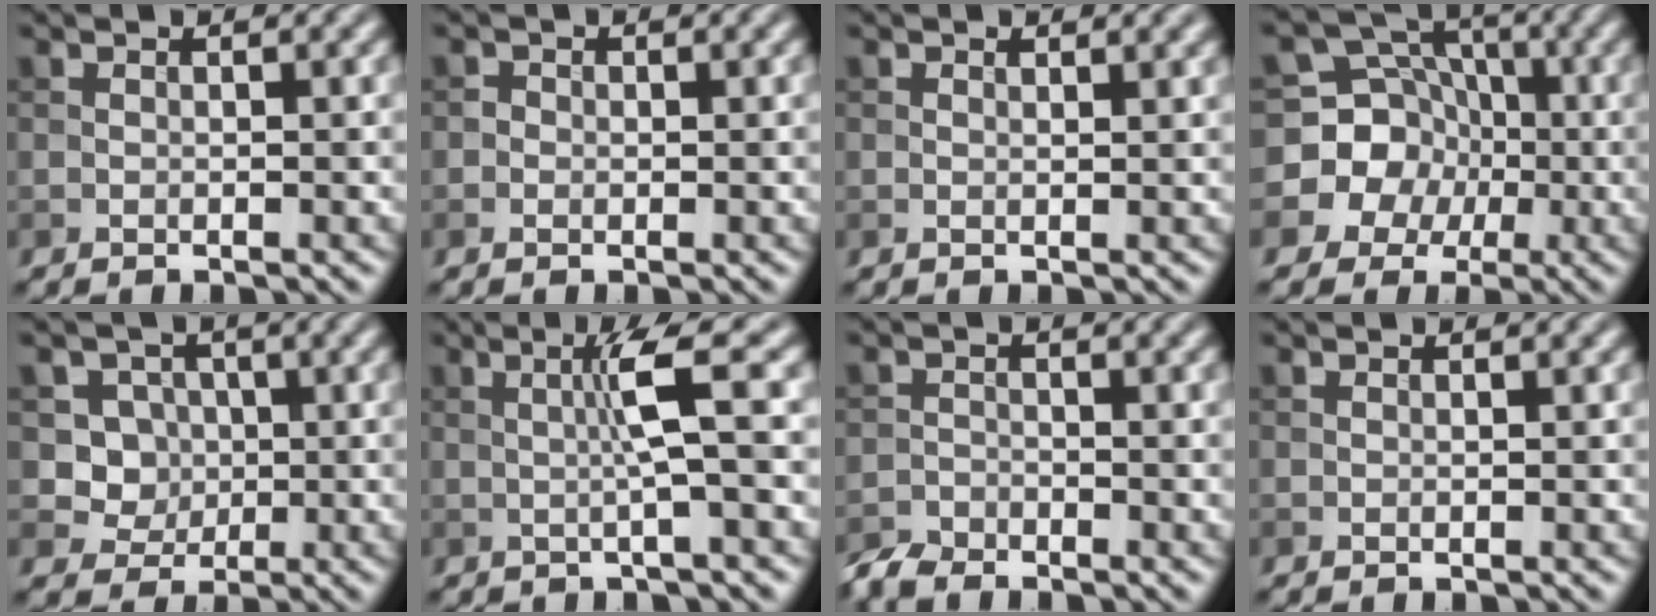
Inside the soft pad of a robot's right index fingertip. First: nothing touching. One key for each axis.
{"total": 0.7, "fx": -0.2, "fy": 0.7, "fz": 0.3, "tx": -0.002, "ty": -0.001, "tz": -0.006}
{"total": 0.9, "fx": 0.7, "fy": 0.2, "fz": 0.6, "tx": -0.009, "ty": 0.001, "tz": 0.012}
{"total": 8.0, "fx": -1.4, "fy": 7.7, "fz": 1.7, "tx": -0.025, "ty": 0.030, "tz": -0.050}
{"total": 3.7, "fx": 0.4, "fy": 3.5, "fz": 1.2, "tx": -0.010, "ty": -0.005, "tz": 0.008}
{"total": 3.6, "fx": 0.2, "fy": 0.2, "fz": 3.5, "tx": -0.066, "ty": 0.008, "tz": 0.001}
{"total": 2.3, "fx": -2.1, "fy": 0.6, "fz": 0.4, "tx": -0.011, "ty": -0.004, "tz": -0.051}
{"total": 0.0}